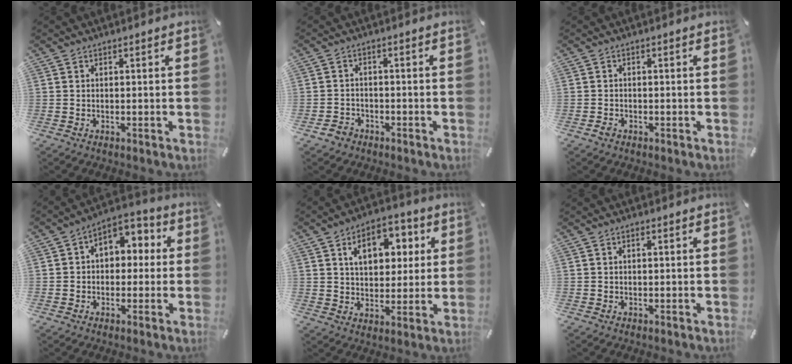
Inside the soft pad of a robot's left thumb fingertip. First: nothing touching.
{"total": 3.1, "force": [-2.1, 2.2, 0.4], "torque": [-0.005, 0.012, -0.044]}
{"total": 1.0, "force": [-0.8, 0.6, 0.4], "torque": [-0.007, 0.002, -0.016]}
{"total": 6.6, "force": [0.1, 5.9, 3.1], "torque": [-0.039, 0.007, -0.003]}
{"total": 11.2, "force": [4.4, 7.9, 6.6], "torque": [-0.097, -0.004, 0.074]}
{"total": 0.9, "force": [0.3, 0.5, 0.7], "torque": [-0.014, 0.004, 0.004]}